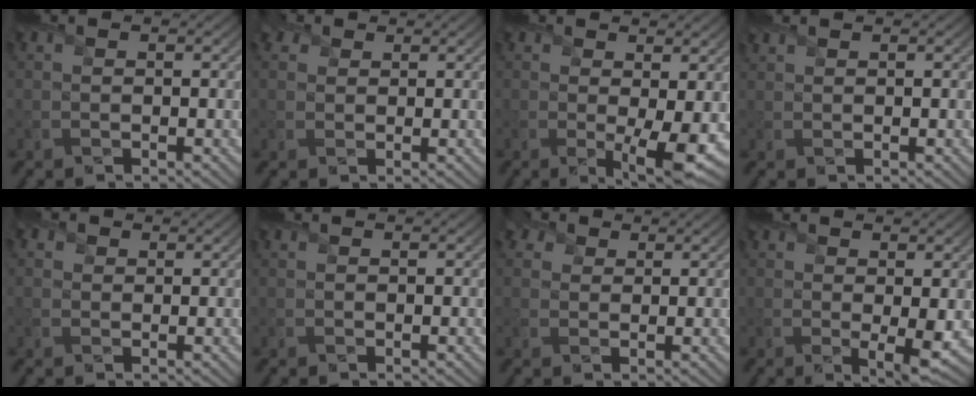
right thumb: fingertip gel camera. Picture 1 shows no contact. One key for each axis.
{"total": 1.9, "fx": 1.3, "fy": 1.3, "fz": 0.5, "tx": -0.014, "ty": 0.002, "tz": 0.021}
{"total": 4.6, "fx": -0.1, "fy": 1.1, "fz": 4.4, "tx": -0.077, "ty": -0.014, "tz": 0.002}
{"total": 1.0, "fx": 1.0, "fy": 0.1, "fz": 0.1, "tx": -0.009, "ty": 0.004, "tz": 0.027}
{"total": 1.5, "fx": 0.6, "fy": 1.3, "fz": 0.4, "tx": -0.012, "ty": -0.001, "tz": 0.007}
{"total": 0.0}
{"total": 3.0, "fx": 1.8, "fy": 2.1, "fz": 1.0, "tx": -0.032, "ty": -0.001, "tz": 0.035}
{"total": 3.0, "fx": 0.4, "fy": 0.7, "fz": 2.9, "tx": -0.054, "ty": -0.012, "tz": 0.011}